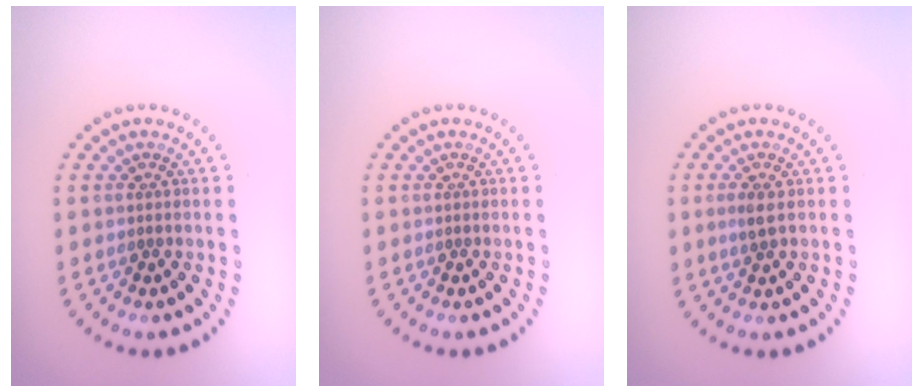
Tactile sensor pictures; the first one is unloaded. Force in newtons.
{"total": 0.0}
{"total": 1.3, "press": 1.2, "slide": 0.4}